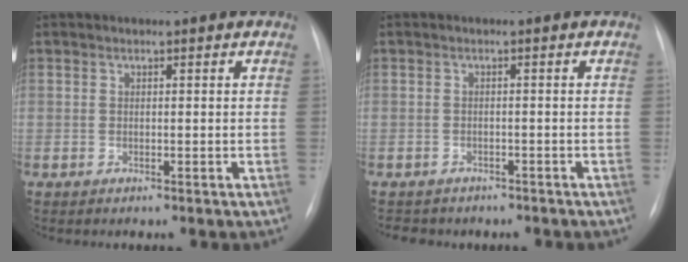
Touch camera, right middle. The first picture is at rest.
{"total": 6.0, "force": [-5.0, 2.9, 1.6], "torque": [-0.030, 0.004, -0.055]}